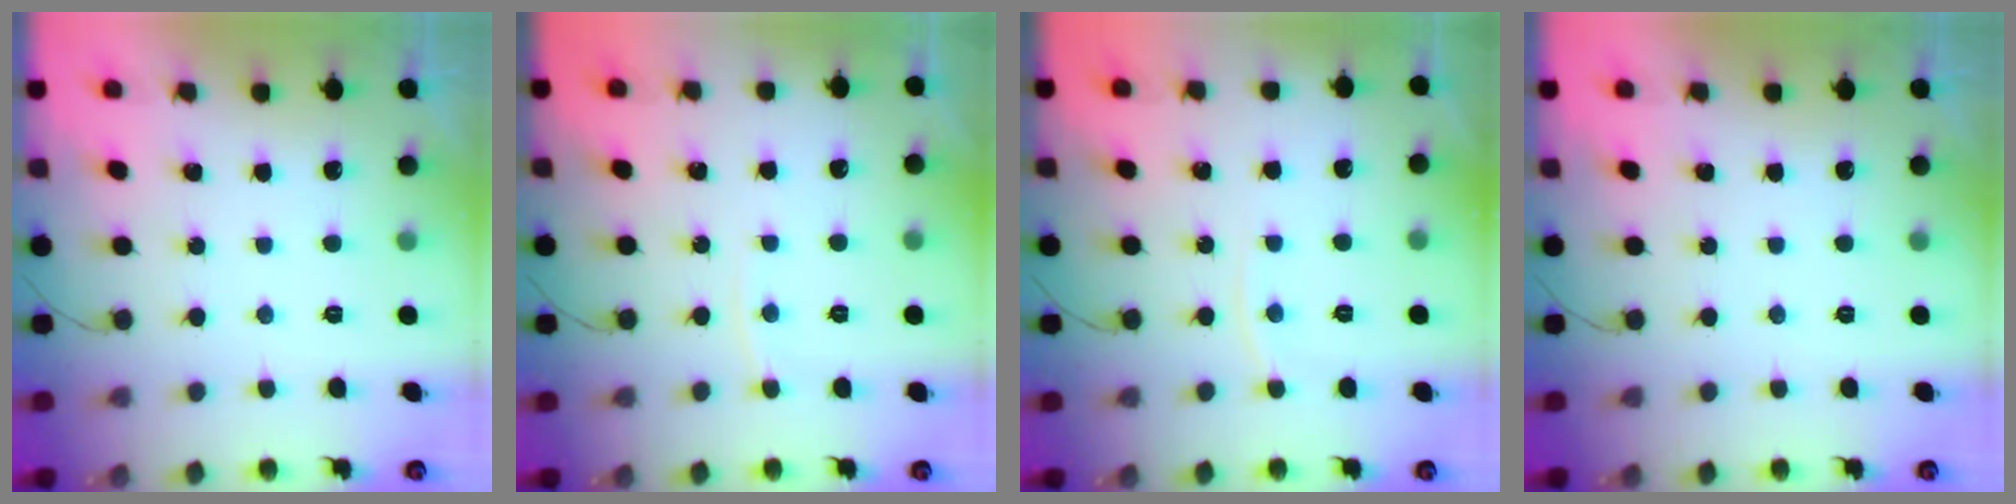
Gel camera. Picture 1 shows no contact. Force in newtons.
{"total": 2.8, "press": 2.8, "slide": 0.3}
{"total": 2.9, "press": 2.8, "slide": 0.4}
{"total": 0.0}